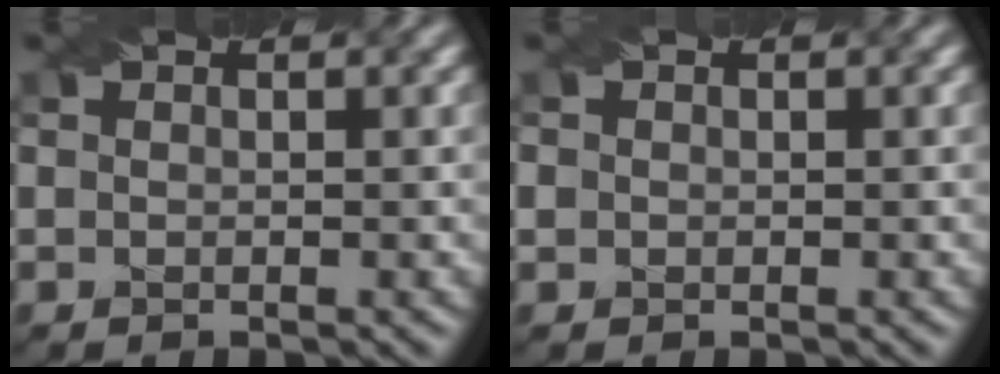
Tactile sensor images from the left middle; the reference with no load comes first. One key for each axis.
{"total": 0.9, "fx": 0.0, "fy": 0.9, "fz": 0.2, "tx": 0.000, "ty": 0.002, "tz": -0.002}